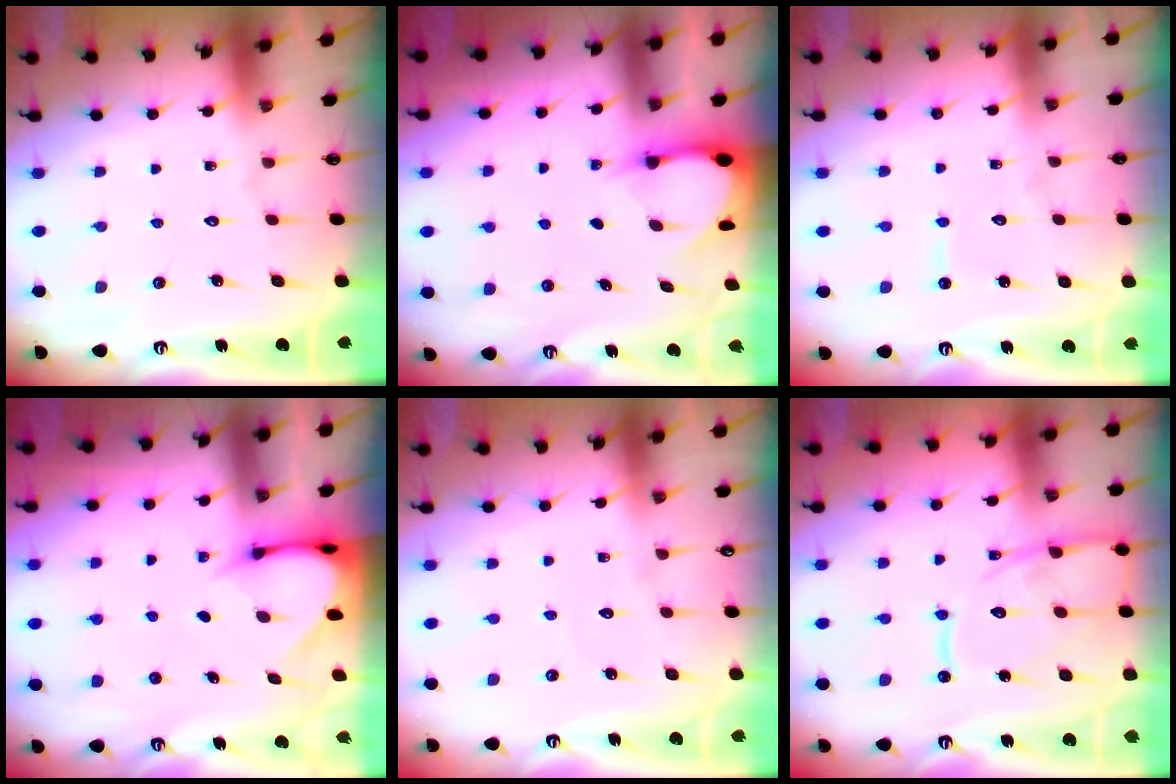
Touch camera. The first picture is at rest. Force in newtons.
{"total": 3.1, "press": 3.1, "slide": 0.4}
{"total": 4.9, "press": 4.8, "slide": 0.4}
{"total": 3.5, "press": 3.5, "slide": 0.2}
{"total": 2.0, "press": 2.0, "slide": 0.2}
{"total": 15.8, "press": 15.7, "slide": 1.3}